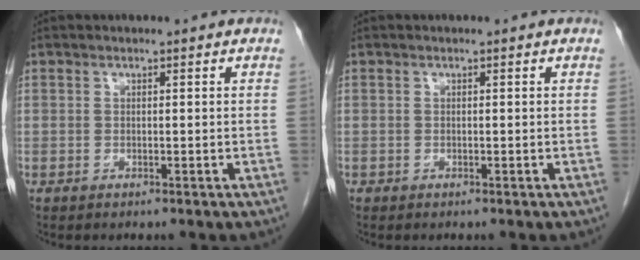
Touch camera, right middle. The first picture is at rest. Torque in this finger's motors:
{"motor_torque": [0.08, 0.16, -0.09, 0.00]}